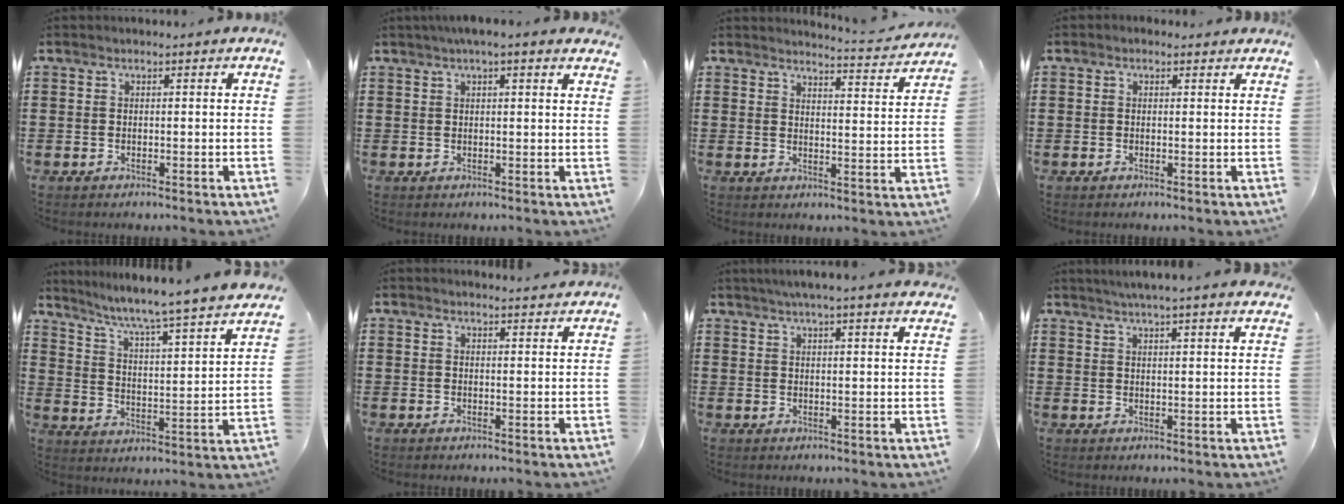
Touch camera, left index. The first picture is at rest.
{"total": 2.6, "force": [2.0, 0.2, 1.6], "torque": [-0.035, 0.005, 0.037]}
{"total": 3.8, "force": [3.7, -0.4, 0.9], "torque": [-0.026, -0.030, 0.060]}
{"total": 0.8, "force": [0.3, 0.6, 0.2], "torque": [-0.007, 0.004, 0.006]}
{"total": 5.3, "force": [4.6, -1.1, 2.3], "torque": [-0.067, -0.054, 0.065]}
{"total": 1.7, "force": [1.7, 0.2, 0.1], "torque": [-0.006, -0.001, 0.033]}
{"total": 3.7, "force": [3.4, -0.6, 1.3], "torque": [-0.034, -0.006, 0.062]}
{"total": 3.2, "force": [3.1, -0.7, 0.6], "torque": [-0.021, -0.010, 0.055]}